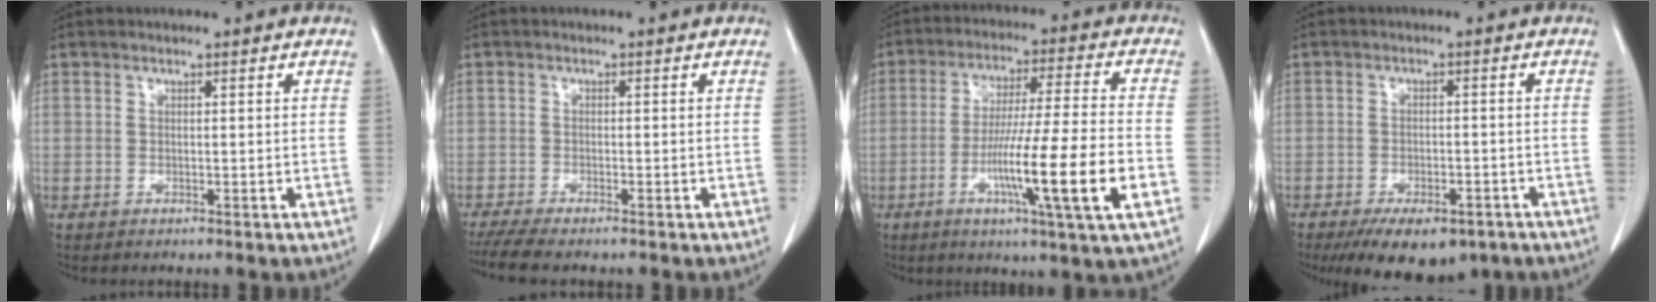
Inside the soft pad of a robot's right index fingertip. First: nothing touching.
{"total": 5.7, "force": [-4.8, 0.5, 3.0], "torque": [-0.045, -0.014, -0.080]}
{"total": 15.6, "force": [-4.9, -0.8, 14.8], "torque": [-0.265, -0.017, -0.086]}
{"total": 11.4, "force": [-8.2, 4.7, 6.5], "torque": [-0.093, -0.007, -0.115]}